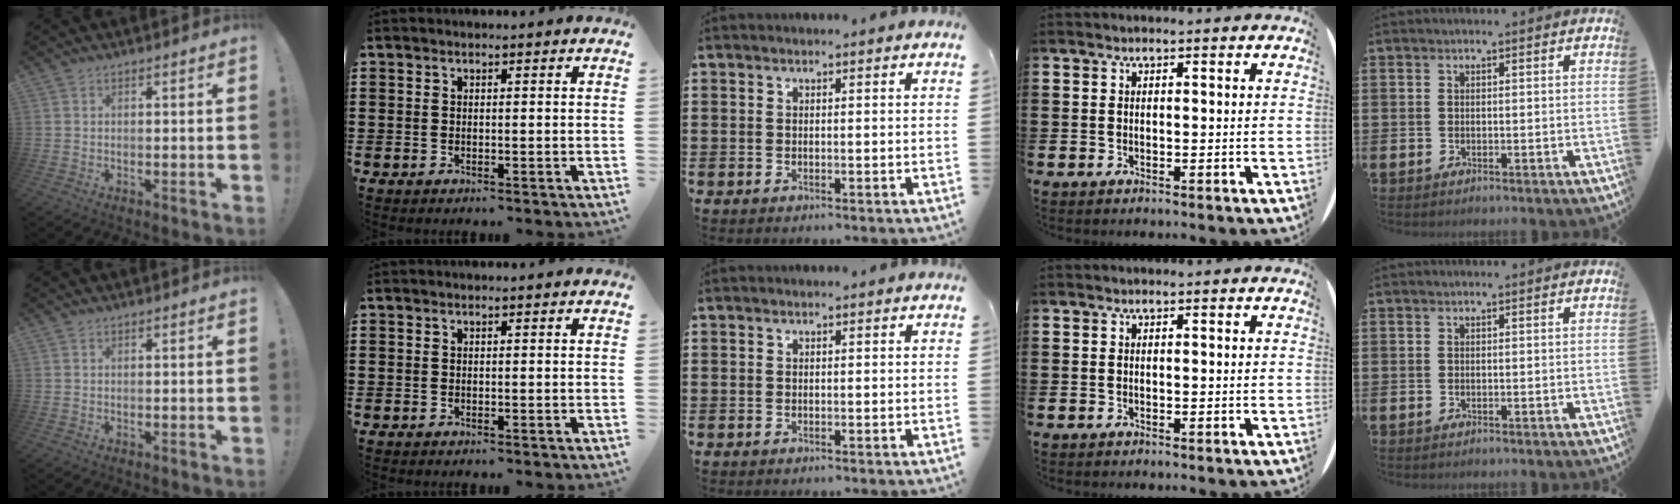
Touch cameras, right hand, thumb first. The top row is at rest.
{}